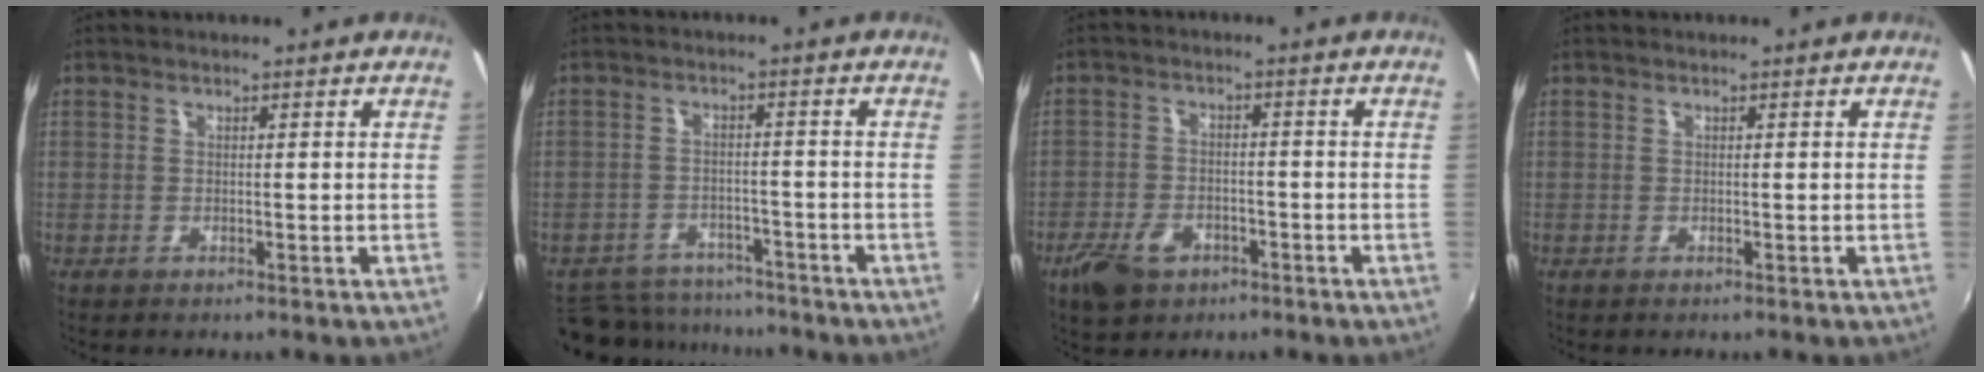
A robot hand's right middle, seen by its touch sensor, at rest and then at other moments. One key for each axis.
{"total": 11.9, "fx": -10.4, "fy": 4.9, "fz": 3.1, "tx": -0.084, "ty": 0.008, "tz": -0.148}
{"total": 8.3, "fx": -5.0, "fy": 5.0, "fz": 4.3, "tx": -0.116, "ty": -0.009, "tz": -0.086}
{"total": 0.0}